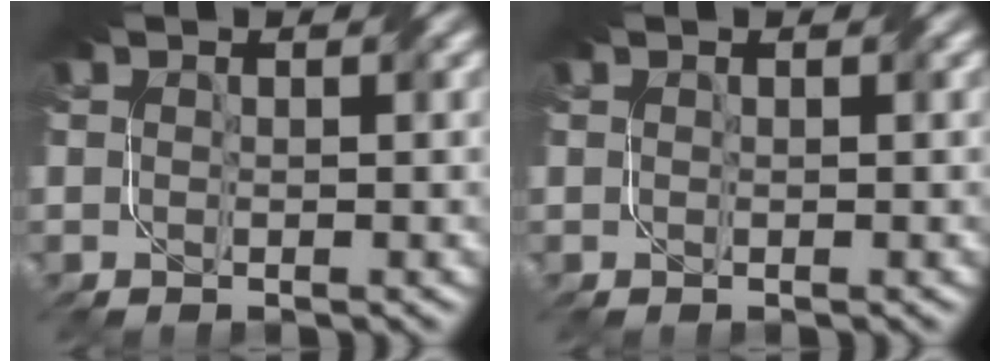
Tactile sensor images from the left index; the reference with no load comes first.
{"total": 0.0}